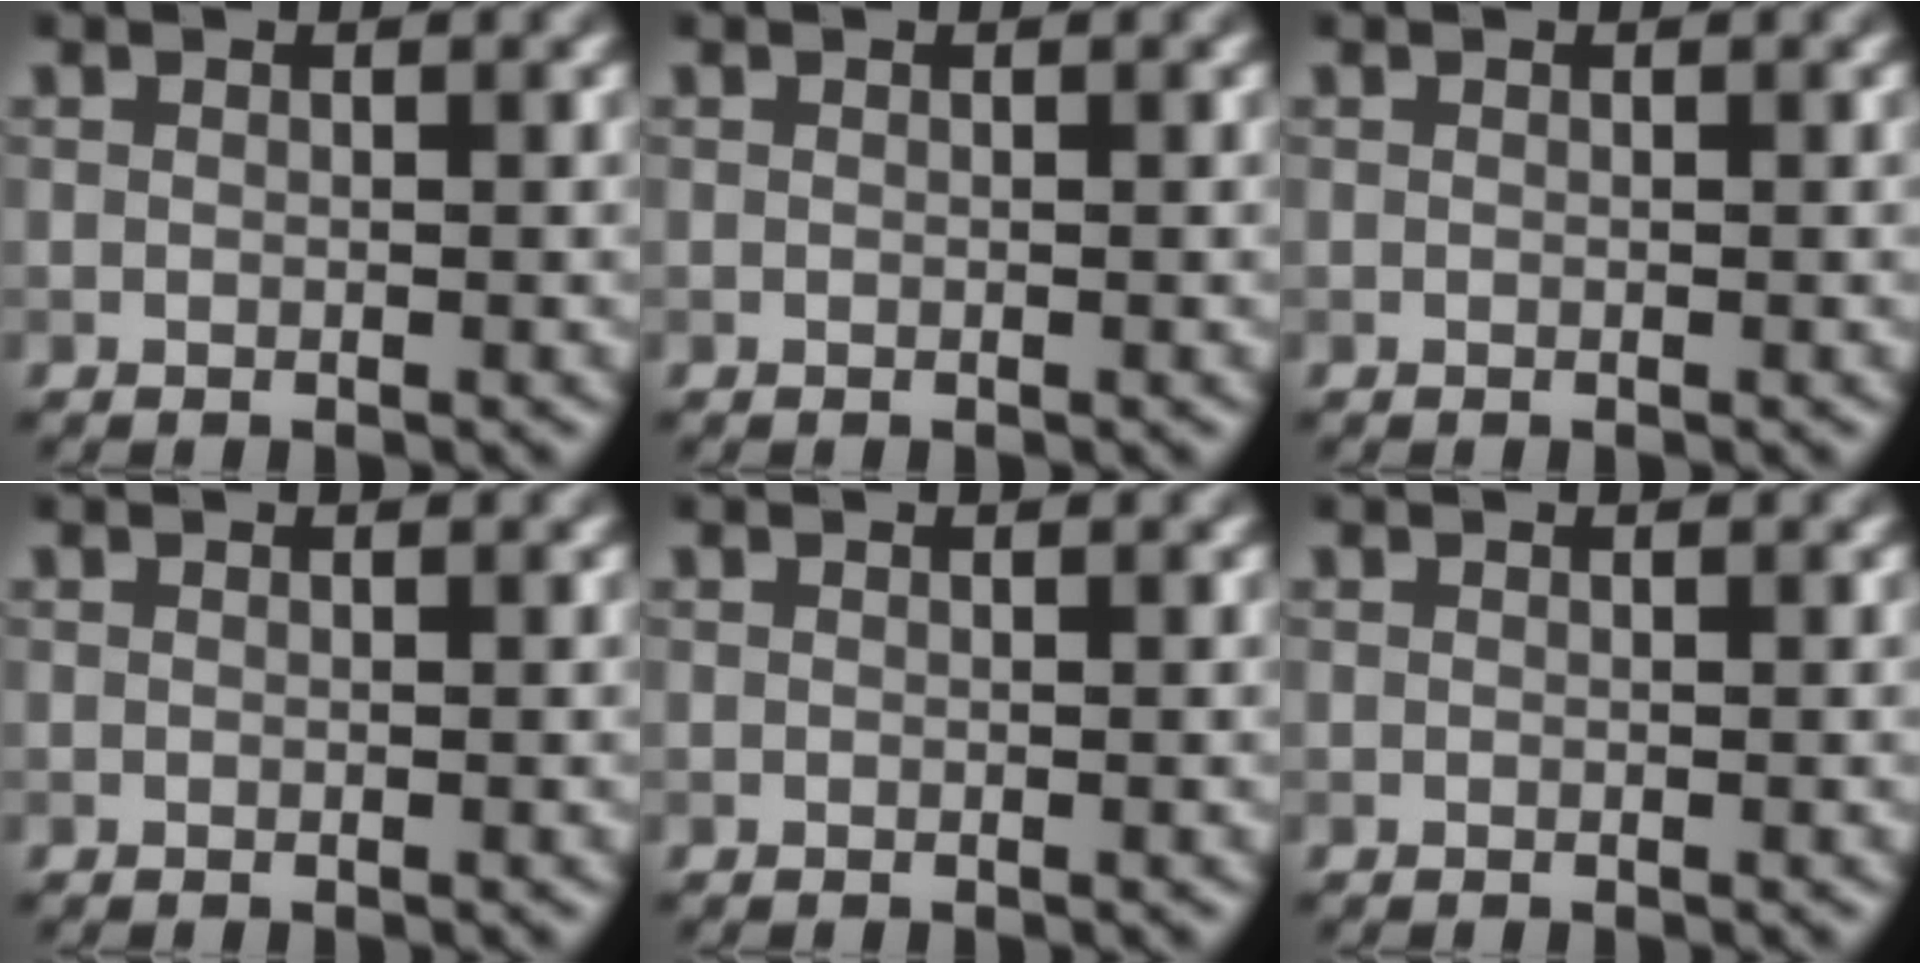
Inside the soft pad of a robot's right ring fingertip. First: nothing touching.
{"total": 0.0}
{"total": 0.0}
{"total": 0.0}
{"total": 0.0}
{"total": 0.0}